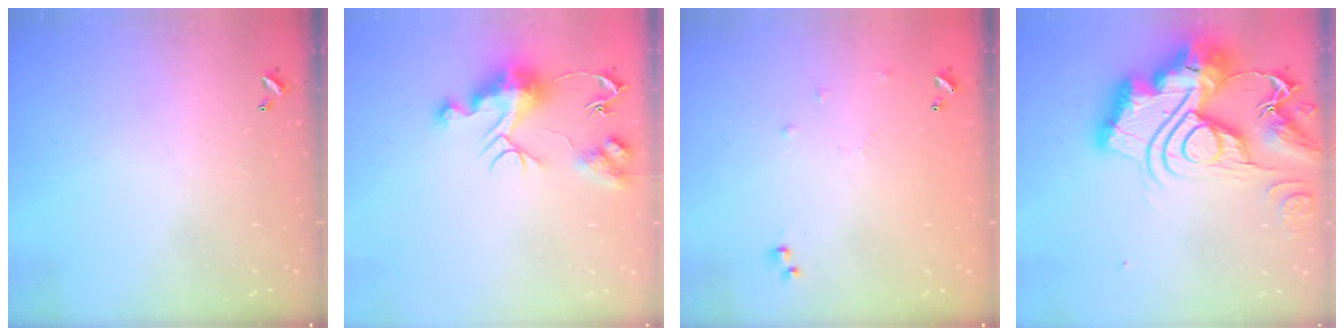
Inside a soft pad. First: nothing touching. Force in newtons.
{"total": 10.9, "press": 10.9, "slide": 0.9}
{"total": 6.3, "press": 6.3, "slide": 0.7}
{"total": 0.6, "press": 0.6, "slide": 0.0}